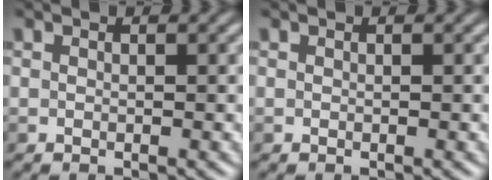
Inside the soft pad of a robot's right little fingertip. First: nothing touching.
{"total": 0.0}